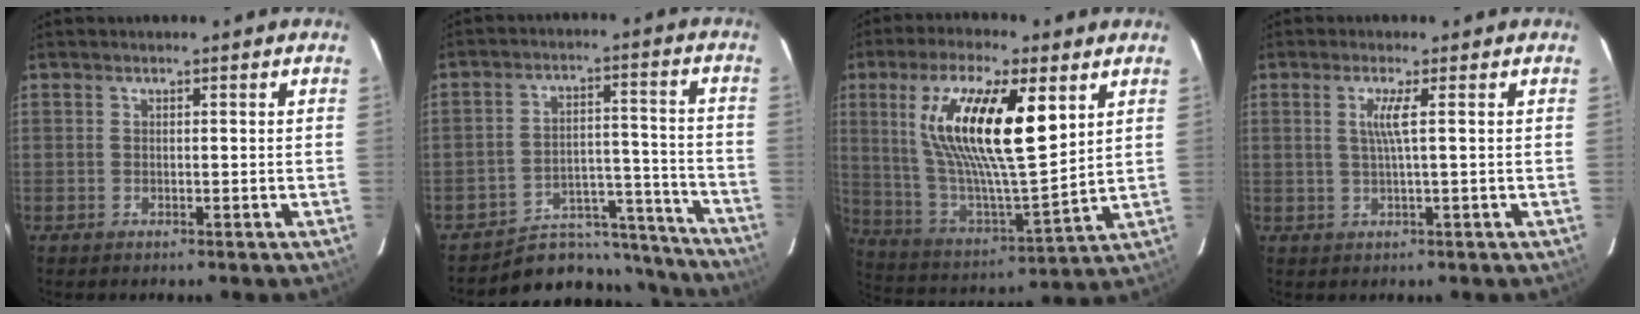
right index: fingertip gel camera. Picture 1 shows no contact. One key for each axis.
{"total": 15.8, "fx": -14.2, "fy": 6.6, "fz": 2.0, "tx": -0.031, "ty": 0.065, "tz": -0.187}
{"total": 21.9, "fx": 8.1, "fy": 6.0, "fz": 19.4, "tx": -0.358, "ty": 0.002, "tz": 0.152}
{"total": 3.1, "fx": 0.6, "fy": -0.7, "fz": 2.9, "tx": -0.055, "ty": -0.002, "tz": 0.013}